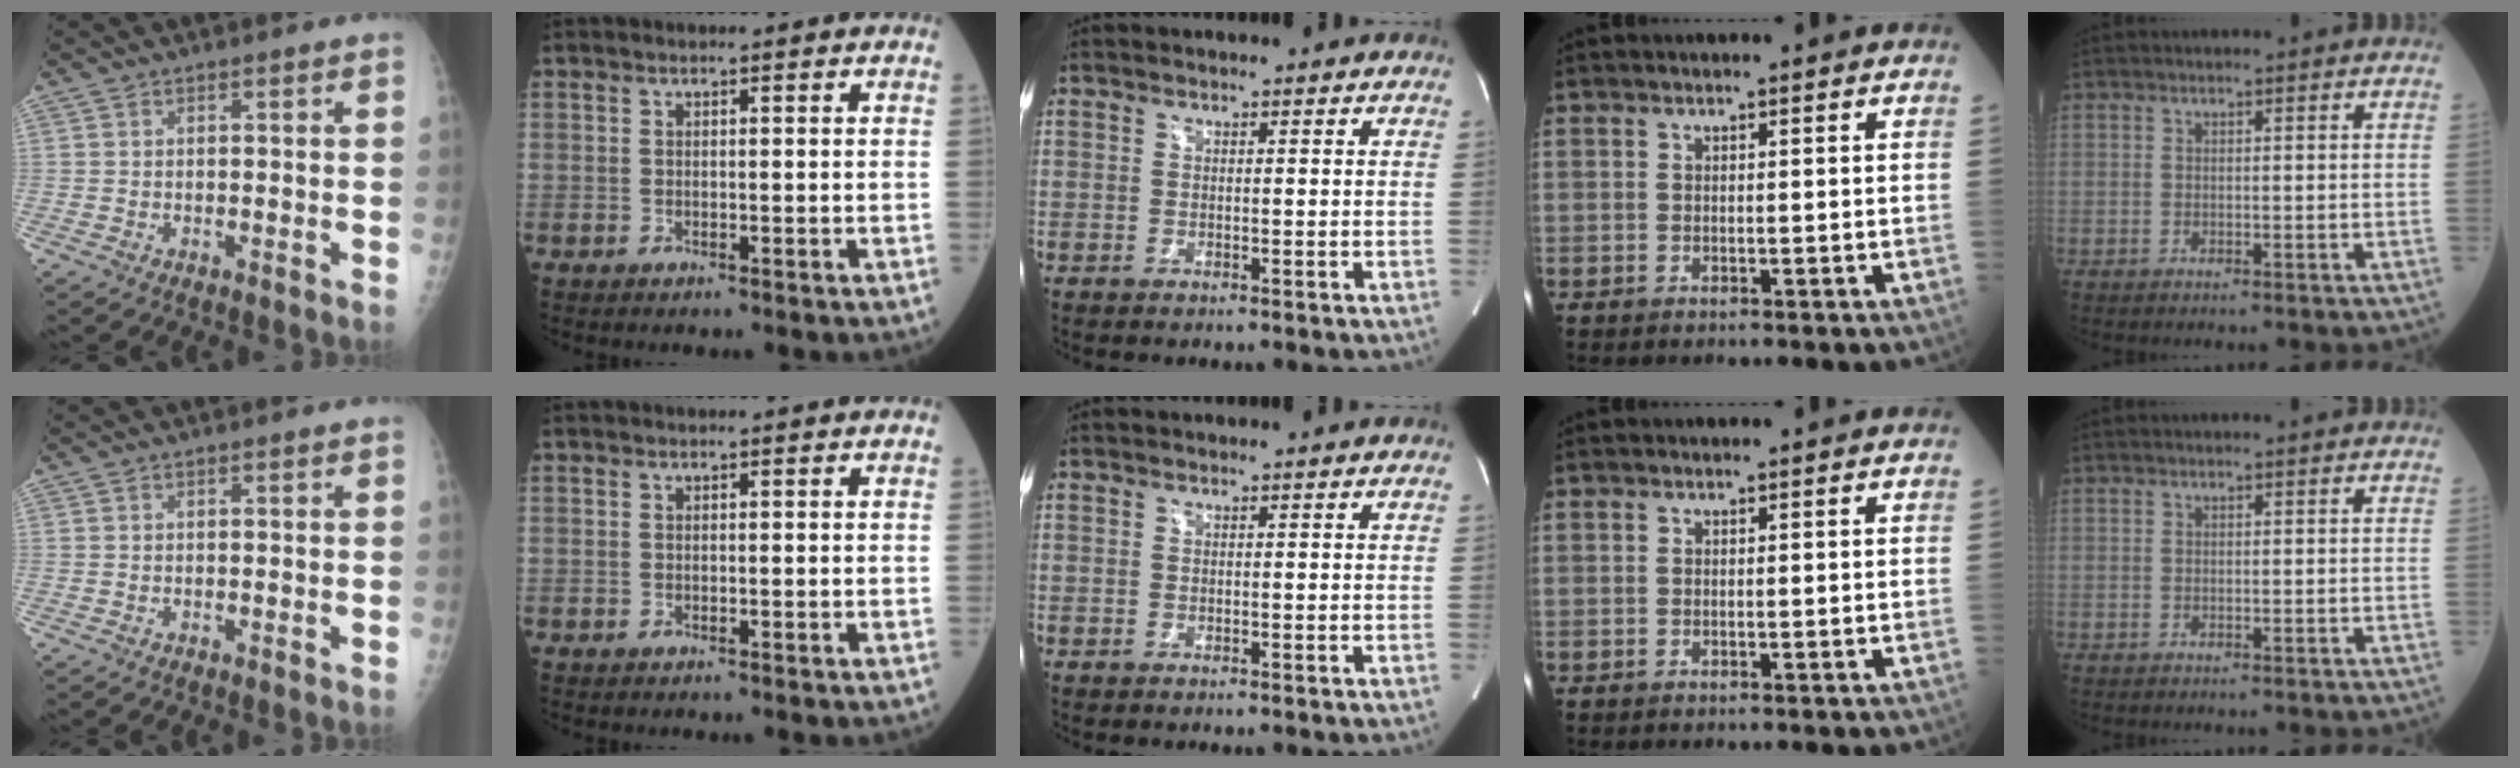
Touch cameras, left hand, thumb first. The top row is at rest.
{}